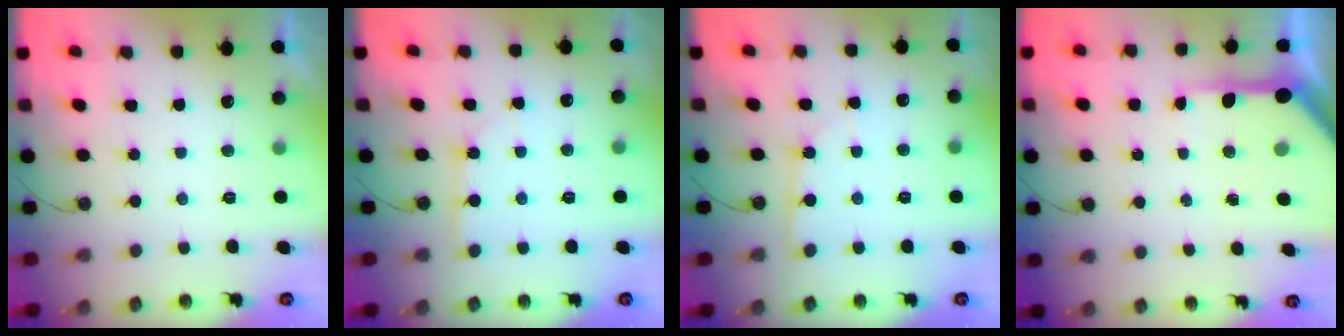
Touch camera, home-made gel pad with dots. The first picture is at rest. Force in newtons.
{"total": 2.6, "press": 2.6, "slide": 0.2}
{"total": 2.2, "press": 2.1, "slide": 0.3}
{"total": 10.2, "press": 10.2, "slide": 1.2}